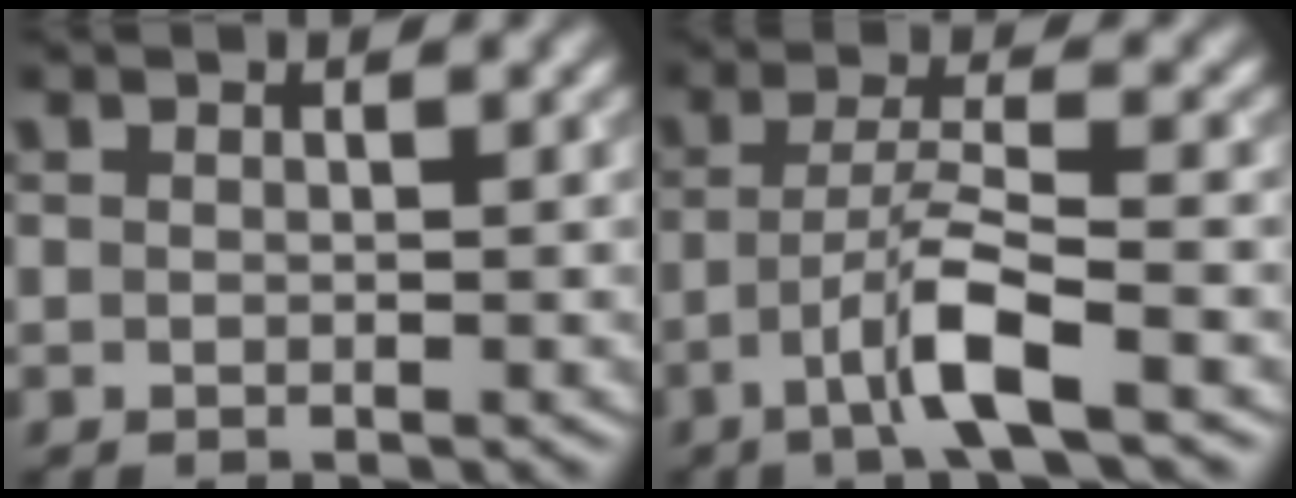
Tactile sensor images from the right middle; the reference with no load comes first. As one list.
[{"total": 4.8, "force": [-2.3, 0.6, 4.2], "torque": [-0.080, 0.007, -0.049]}]